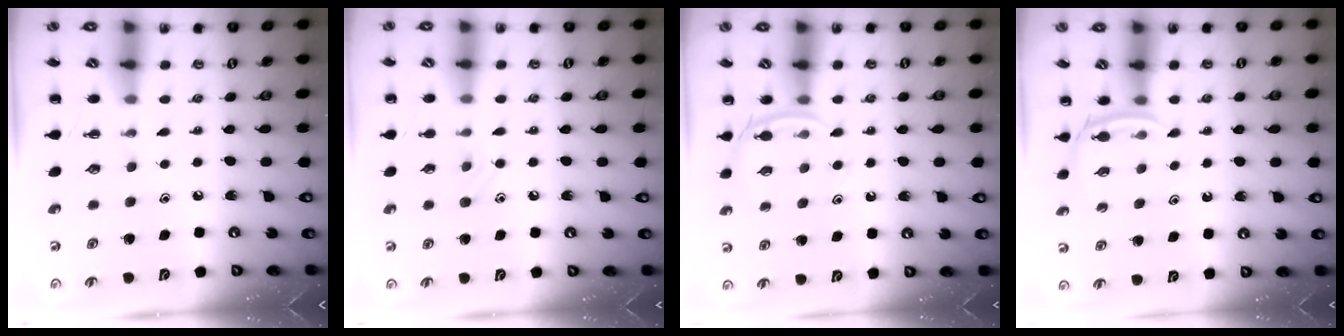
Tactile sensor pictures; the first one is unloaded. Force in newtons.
{"total": 6.1, "press": 5.9, "slide": 1.7}
{"total": 5.1, "press": 4.8, "slide": 1.5}
{"total": 3.9, "press": 3.6, "slide": 1.2}